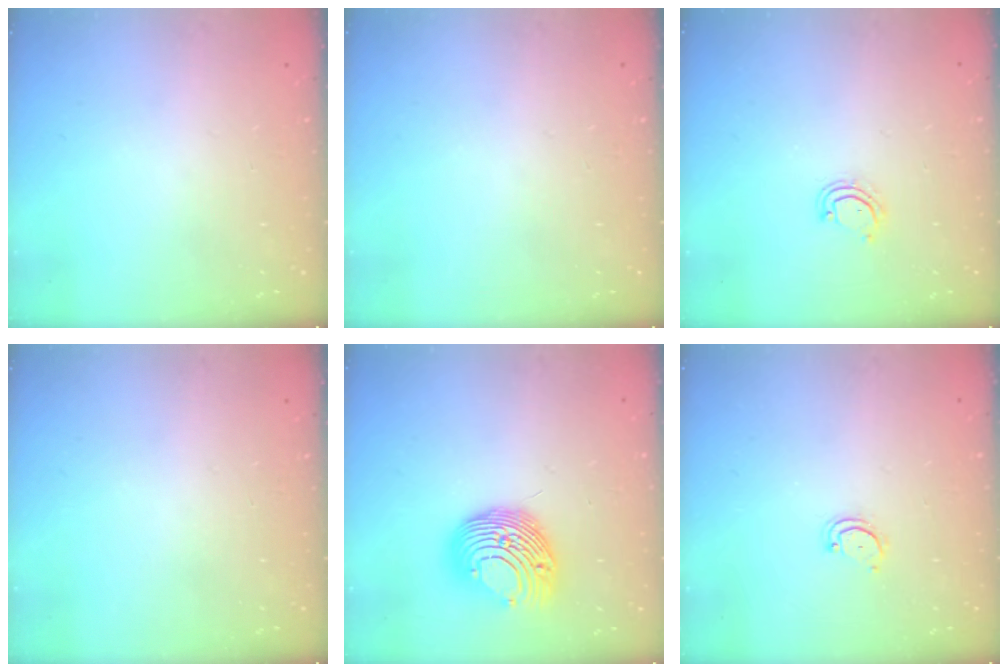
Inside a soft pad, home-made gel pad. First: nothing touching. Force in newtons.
{"total": 0.0}
{"total": 3.5, "press": 3.4, "slide": 0.3}
{"total": 0.0}
{"total": 14.2, "press": 14.2, "slide": 0.0}
{"total": 2.8, "press": 2.8, "slide": 0.3}